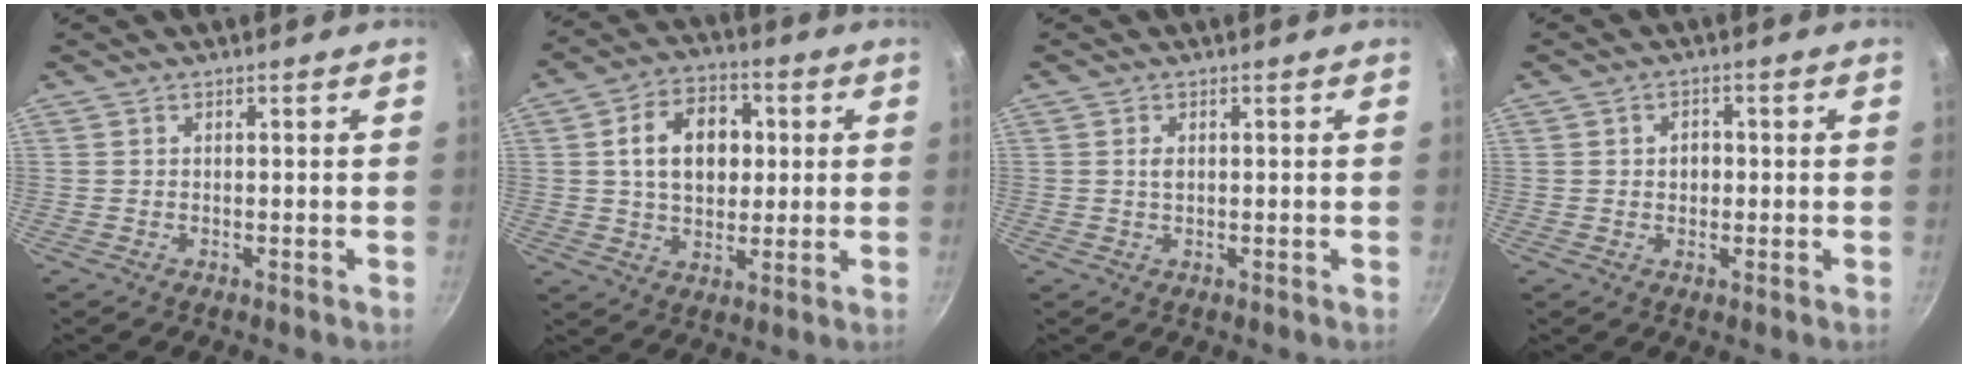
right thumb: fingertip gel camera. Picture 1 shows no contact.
{"total": 13.7, "force": [2.2, 9.7, 9.3], "torque": [-0.118, 0.012, 0.029]}
{"total": 1.4, "force": [0.3, 0.8, 1.1], "torque": [-0.020, 0.000, 0.004]}
{"total": 2.8, "force": [0.1, 2.2, 1.6], "torque": [-0.011, 0.005, 0.000]}